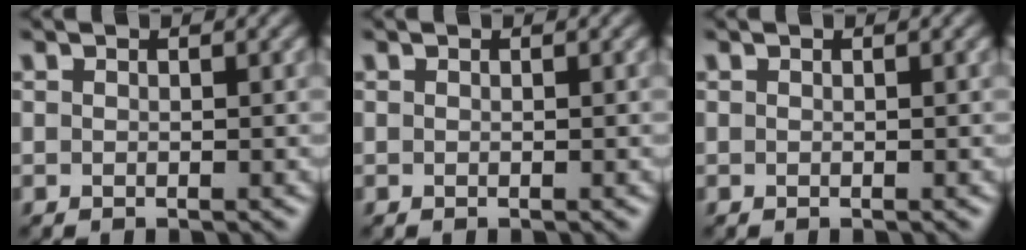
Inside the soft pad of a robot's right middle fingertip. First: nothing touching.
{"total": 0.0}
{"total": 0.0}